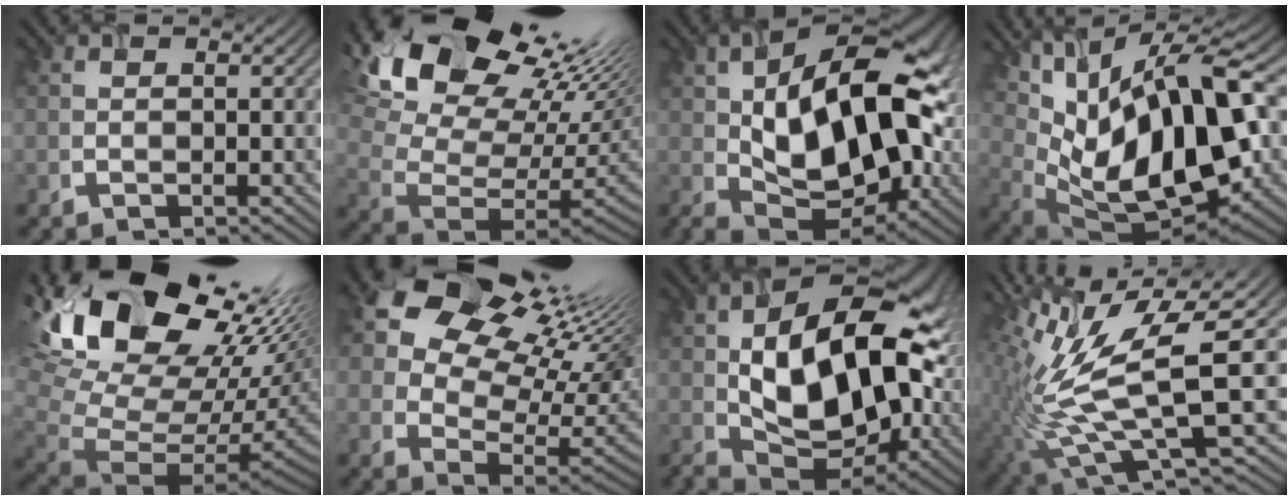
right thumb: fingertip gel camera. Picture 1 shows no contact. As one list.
[{"total": 18.8, "force": [10.1, 10.4, 11.9], "torque": [-0.201, 0.029, 0.205]}, {"total": 16.7, "force": [1.1, 9.7, 13.6], "torque": [-0.213, 0.010, 0.017]}, {"total": 17.5, "force": [4.6, 8.6, 14.6], "torque": [-0.271, 0.005, 0.093]}, {"total": 19.0, "force": [7.7, 12.0, 12.6], "torque": [-0.204, -0.007, 0.191]}, {"total": 15.9, "force": [9.9, 8.6, 8.9], "torque": [-0.168, 0.022, 0.169]}, {"total": 15.2, "force": [0.7, 9.2, 12.0], "torque": [-0.192, 0.004, 0.017]}, {"total": 12.8, "force": [0.3, 3.6, 12.3], "torque": [-0.251, -0.001, 0.025]}]